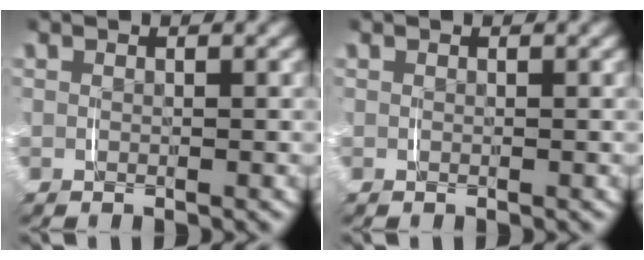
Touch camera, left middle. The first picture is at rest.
{"total": 0.0}